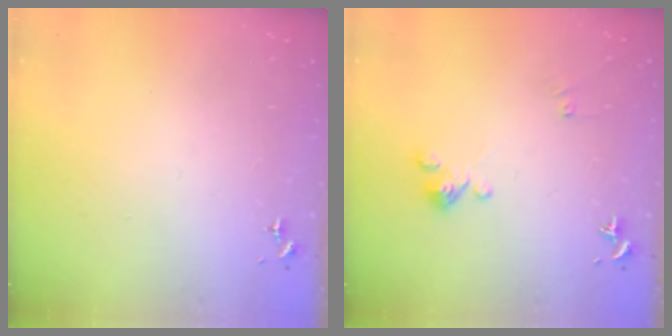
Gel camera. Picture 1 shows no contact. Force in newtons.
{"total": 0.0}